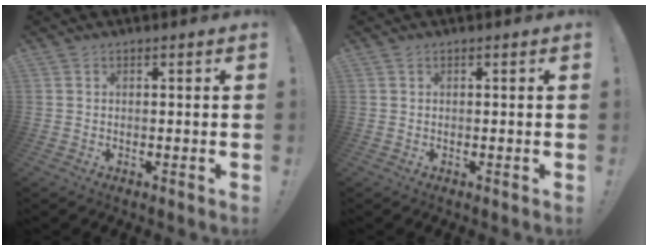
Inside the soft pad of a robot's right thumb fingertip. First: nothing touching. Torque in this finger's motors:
{"motor_torque": [-0.06, 0.25, 0.06, -0.09, 0.00]}